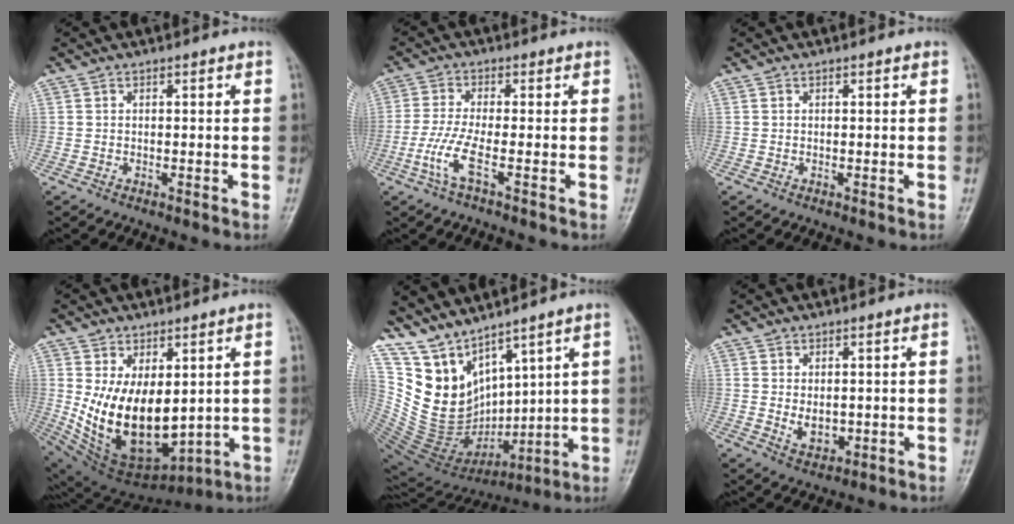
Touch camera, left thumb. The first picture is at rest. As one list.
[{"total": 5.3, "force": [-2.2, 0.5, 4.9], "torque": [-0.128, 0.003, -0.047]}, {"total": 0.0}, {"total": 17.5, "force": [1.2, 10.3, 14.1], "torque": [-0.223, -0.034, 0.057]}, {"total": 13.3, "force": [10.0, 6.5, 5.8], "torque": [-0.081, -0.060, 0.228]}, {"total": 3.9, "force": [0.2, 2.5, 2.9], "torque": [-0.036, -0.010, 0.014]}]